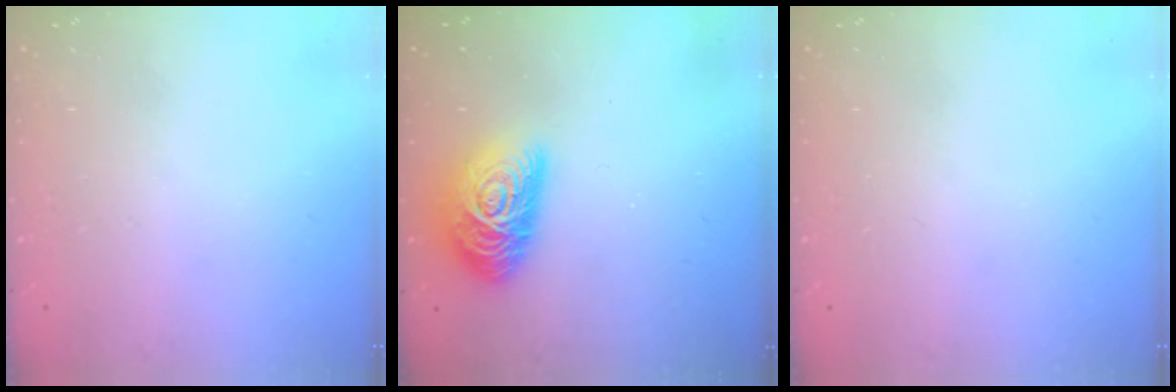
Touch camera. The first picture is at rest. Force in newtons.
{"total": 16.4, "press": 16.4, "slide": 0.8}
{"total": 0.0}